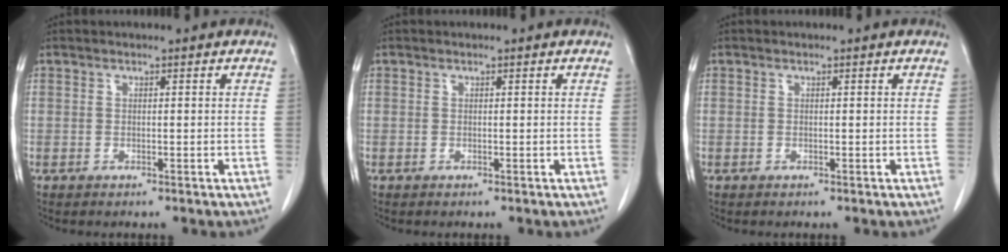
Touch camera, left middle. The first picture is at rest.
{"total": 0.0}
{"total": 0.0}